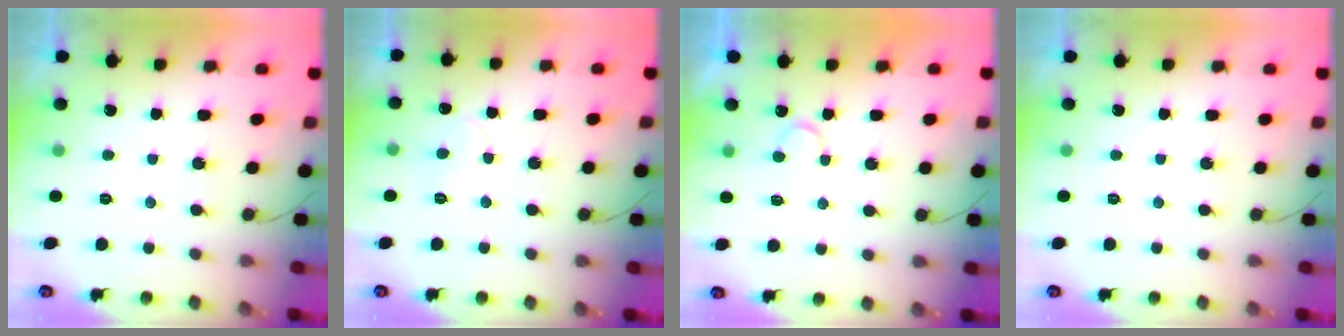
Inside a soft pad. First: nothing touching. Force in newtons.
{"total": 5.7, "press": 5.7, "slide": 0.6}
{"total": 7.1, "press": 7.1, "slide": 0.5}
{"total": 0.0}